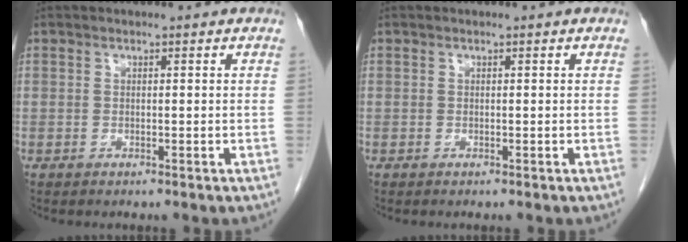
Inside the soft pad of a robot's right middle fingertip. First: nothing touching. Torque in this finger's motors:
{"motor_torque": [-0.06, 0.06, 0.00, 0.00]}